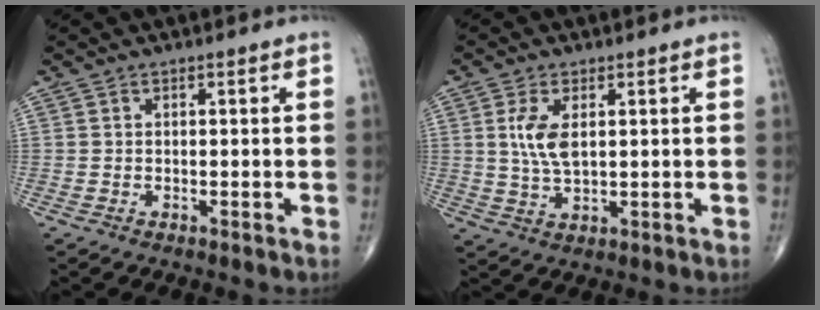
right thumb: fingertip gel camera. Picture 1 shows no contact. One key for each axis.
{"total": 6.0, "fx": 1.4, "fy": 2.8, "fz": 5.1, "tx": -0.105, "ty": -0.009, "tz": 0.031}